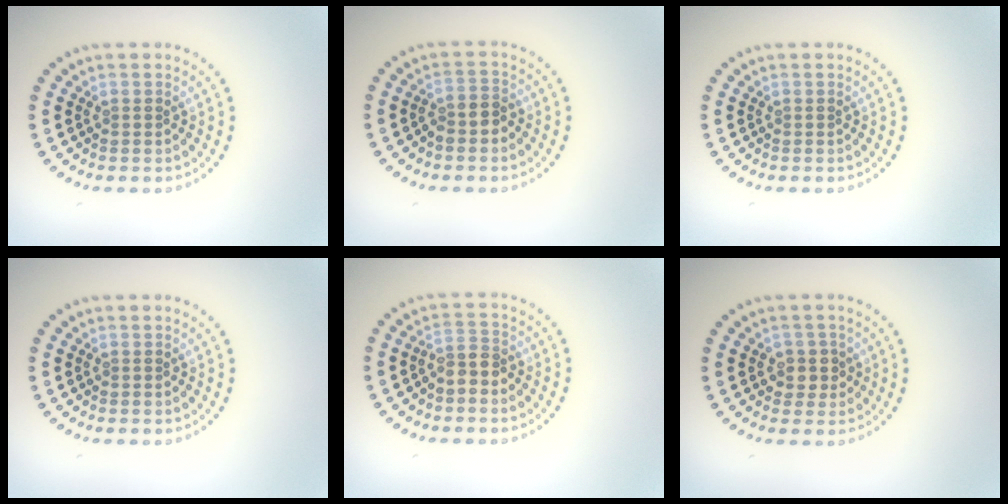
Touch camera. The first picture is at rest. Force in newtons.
{"total": 2.2, "press": 1.8, "slide": 1.2}
{"total": 0.0}
{"total": 0.0}
{"total": 2.2, "press": 1.9, "slide": 1.1}
{"total": 2.0, "press": 1.8, "slide": 1.0}